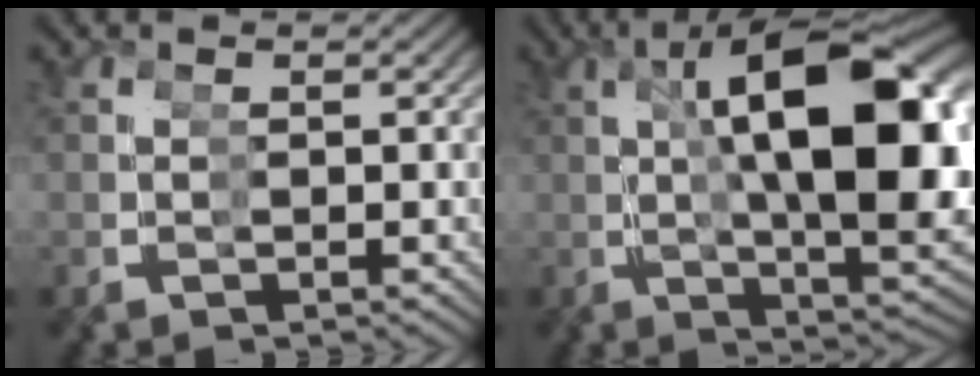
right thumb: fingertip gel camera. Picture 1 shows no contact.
{"total": 17.1, "force": [1.6, 6.5, 15.7], "torque": [-0.200, 0.014, 0.028]}